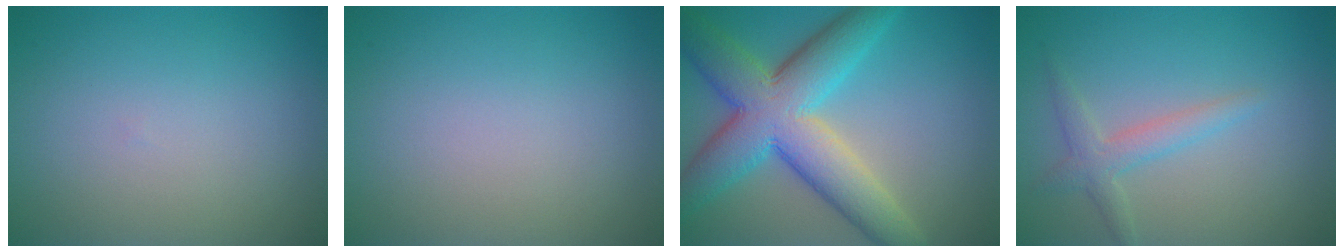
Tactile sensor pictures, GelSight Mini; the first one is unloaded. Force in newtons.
{"total": 0.0}
{"total": 10.3, "press": 10.3, "slide": 0.1}
{"total": 2.2, "press": 2.2, "slide": 0.1}